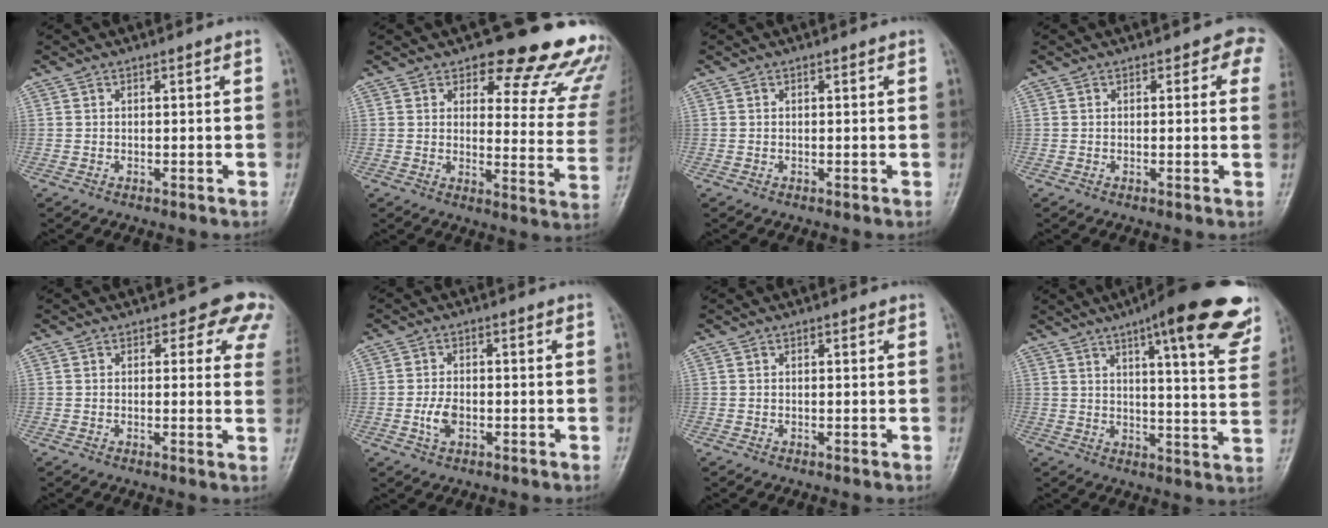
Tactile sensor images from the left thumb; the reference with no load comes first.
{"total": 20.2, "force": [16.3, 7.3, 9.4], "torque": [-0.058, -0.112, 0.176]}
{"total": 0.0}
{"total": 3.9, "force": [1.7, 2.2, 2.7], "torque": [0.008, 0.000, 0.005]}
{"total": 7.6, "force": [5.2, 3.9, 4.0], "torque": [0.000, -0.020, 0.035]}
{"total": 3.6, "force": [-1.0, 2.1, 2.7], "torque": [-0.053, 0.004, -0.019]}
{"total": 0.6, "force": [0.4, 0.3, 0.4], "torque": [-0.005, -0.002, 0.002]}
{"total": 22.8, "force": [14.2, 4.8, 17.1], "torque": [-0.201, -0.041, 0.173]}